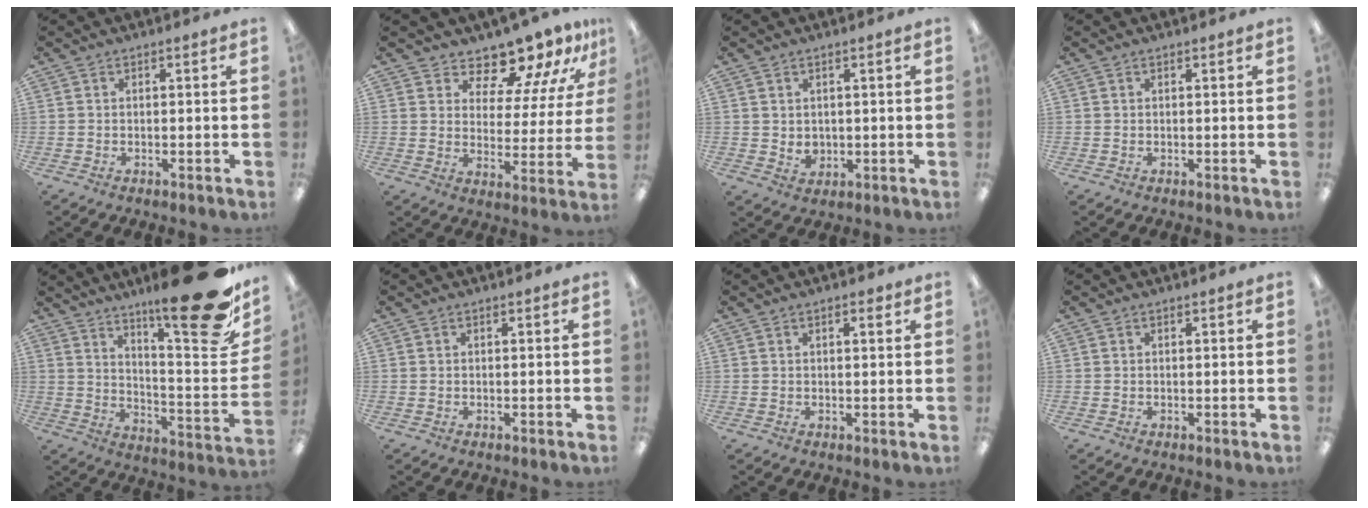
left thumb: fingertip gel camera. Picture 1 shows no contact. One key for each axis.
{"total": 12.8, "fx": 11.6, "fy": 3.9, "fz": 3.7, "tx": -0.069, "ty": -0.096, "tz": 0.206}
{"total": 3.1, "fx": 1.3, "fy": 2.5, "fz": 1.3, "tx": -0.018, "ty": -0.005, "tz": 0.023}
{"total": 0.0}
{"total": 25.2, "fx": 16.3, "fy": 6.2, "fz": 18.2, "tx": -0.236, "ty": -0.120, "tz": 0.257}
{"total": 0.0}
{"total": 1.7, "fx": 1.0, "fy": 0.5, "fz": 1.2, "tx": -0.018, "ty": -0.002, "tz": 0.015}
{"total": 0.0}